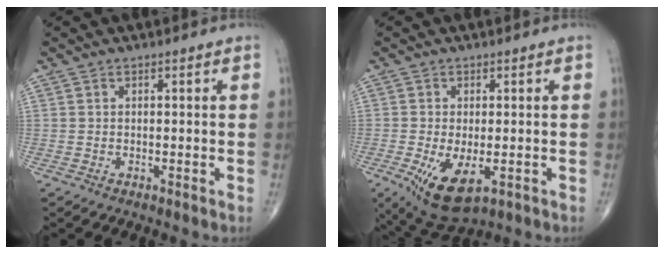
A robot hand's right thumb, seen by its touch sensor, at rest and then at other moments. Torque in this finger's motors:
{"motor_torque": [0.20, 0.14, 0.50, 0.27, 0.09]}